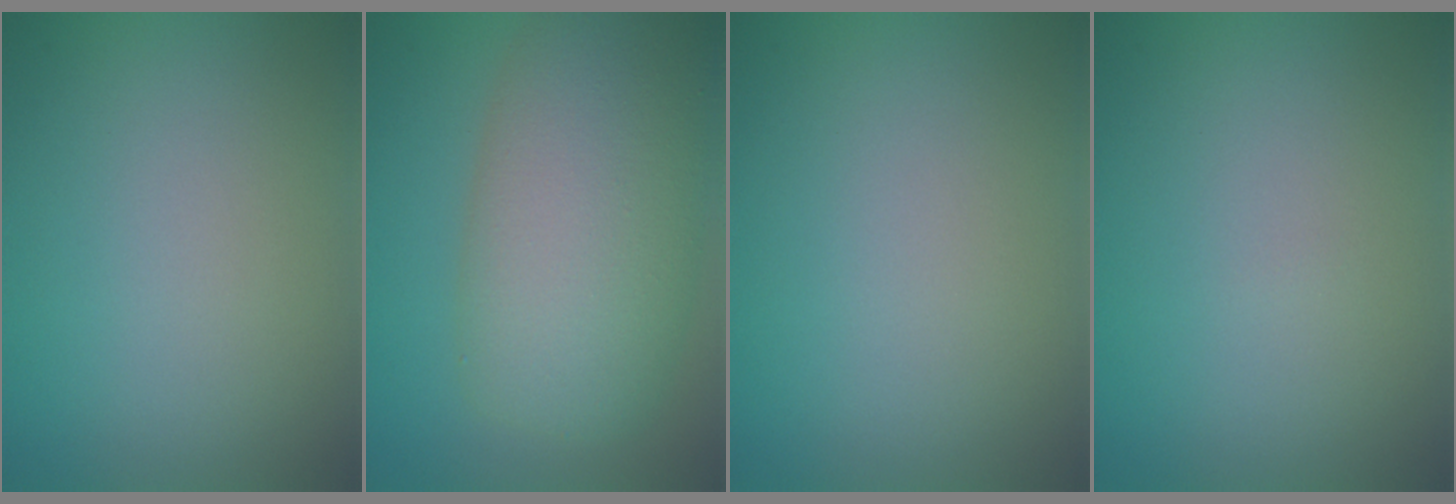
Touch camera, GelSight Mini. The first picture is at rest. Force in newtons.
{"total": 10.6, "press": 10.6, "slide": 0.6}
{"total": 0.0}
{"total": 0.0}